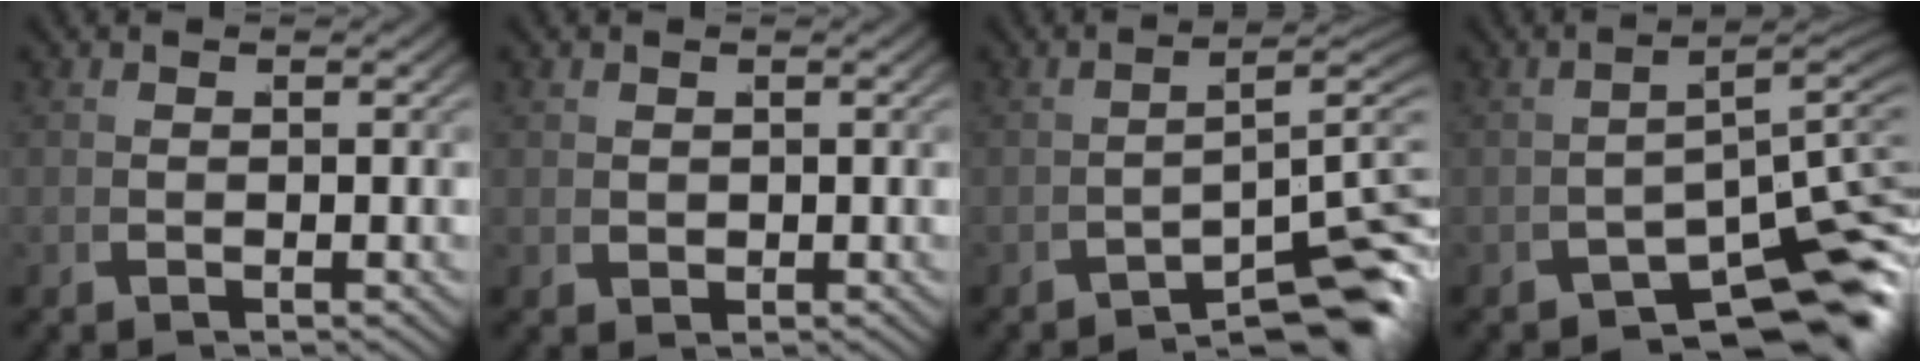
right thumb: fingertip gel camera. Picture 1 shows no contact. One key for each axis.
{"total": 1.1, "fx": 0.4, "fy": 1.0, "fz": 0.3, "tx": -0.011, "ty": -0.006, "tz": 0.012}
{"total": 11.2, "fx": -4.0, "fy": 5.6, "fz": 8.8, "tx": -0.111, "ty": -0.027, "tz": -0.049}
{"total": 12.4, "fx": -4.1, "fy": 6.5, "fz": 9.6, "tx": -0.120, "ty": -0.038, "tz": -0.045}